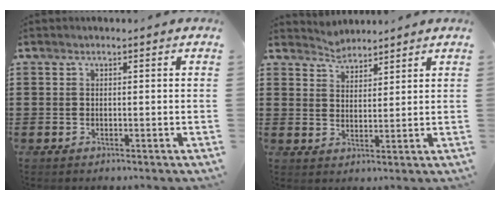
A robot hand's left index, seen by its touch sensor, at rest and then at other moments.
{"total": 2.9, "force": [2.8, 0.6, -0.7], "torque": [0.002, -0.004, 0.053]}